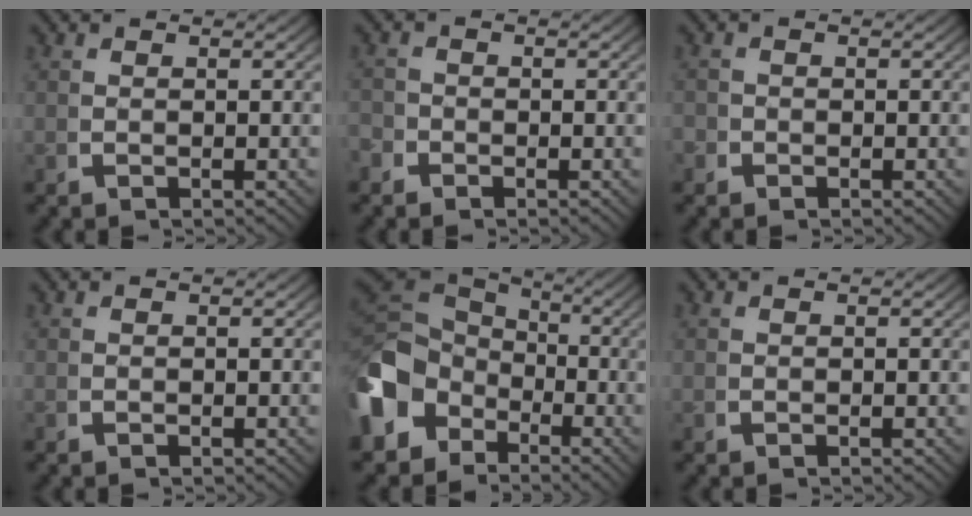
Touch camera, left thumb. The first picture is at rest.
{"total": 1.5, "force": [-1.0, 1.1, 0.0], "torque": [-0.002, -0.010, -0.022]}
{"total": 1.1, "force": [-0.6, 1.0, -0.1], "torque": [0.003, -0.007, -0.016]}
{"total": 0.0}
{"total": 11.5, "force": [-1.6, 8.9, 7.2], "torque": [-0.165, -0.027, -0.015]}
{"total": 0.0}